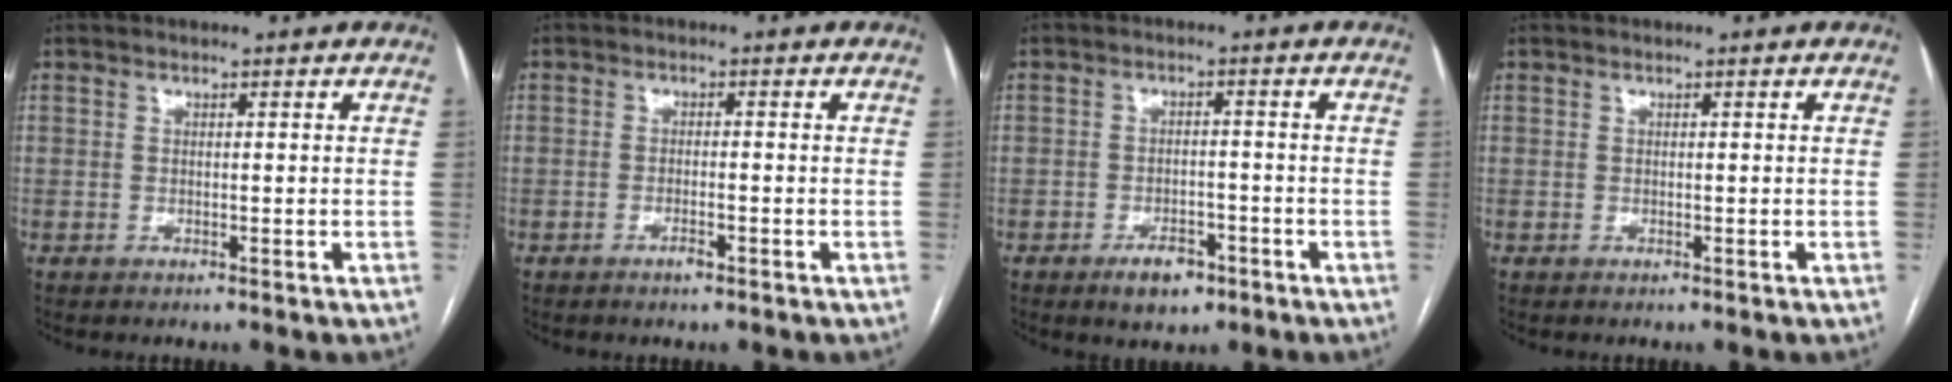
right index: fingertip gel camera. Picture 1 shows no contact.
{"total": 1.7, "force": [-1.1, 0.2, 1.3], "torque": [-0.024, 0.000, -0.018]}
{"total": 4.7, "force": [-2.9, 2.5, 2.7], "torque": [-0.040, 0.003, -0.039]}
{"total": 0.0}